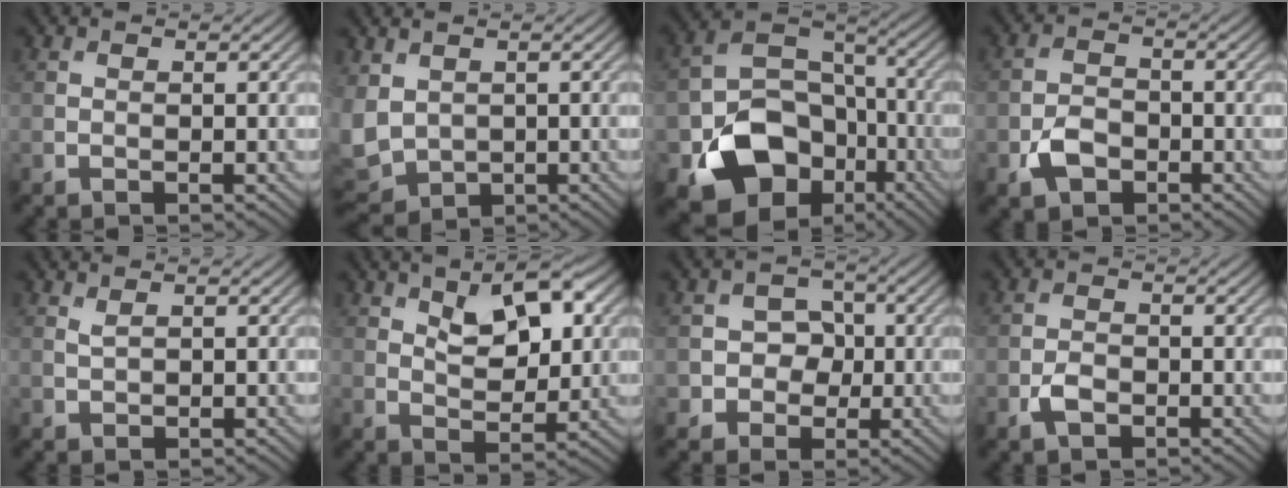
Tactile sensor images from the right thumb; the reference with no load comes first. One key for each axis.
{"total": 6.2, "fx": 0.7, "fy": 4.8, "fz": 3.8, "tx": -0.137, "ty": -0.015, "tz": 0.016}
{"total": 14.0, "fx": -6.3, "fy": 10.1, "fz": 7.3, "tx": -0.143, "ty": -0.038, "tz": -0.110}
{"total": 4.0, "fx": -2.1, "fy": 2.7, "fz": 2.2, "tx": -0.046, "ty": -0.002, "tz": -0.046}
{"total": 1.0, "fx": 0.6, "fy": 0.3, "fz": 0.7, "tx": -0.025, "ty": -0.001, "tz": 0.018}
{"total": 9.1, "fx": 4.1, "fy": 4.4, "fz": 6.9, "tx": -0.114, "ty": 0.003, "tz": 0.066}
{"total": 4.6, "fx": -0.7, "fy": 4.2, "fz": 1.7, "tx": -0.022, "ty": 0.001, "tz": -0.029}
{"total": 2.5, "fx": -1.3, "fy": 1.5, "fz": 1.5, "tx": -0.034, "ty": -0.001, "tz": -0.028}